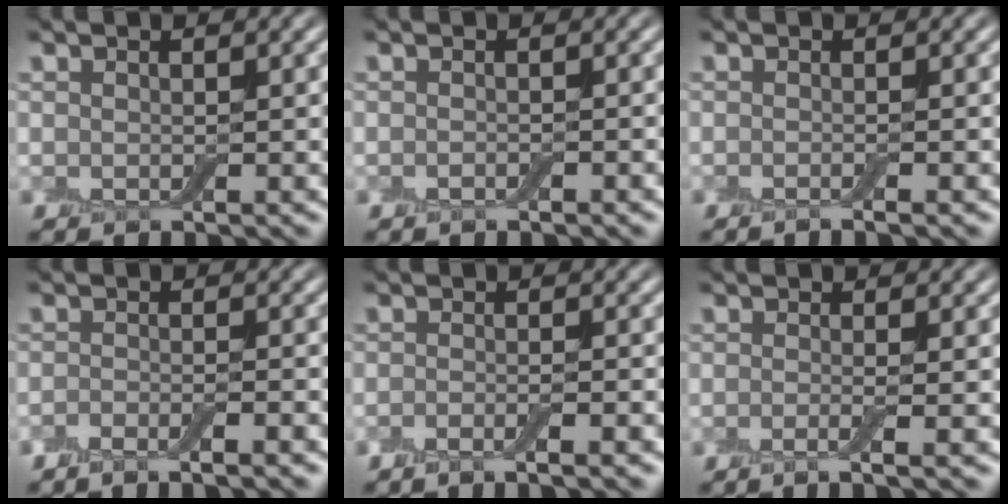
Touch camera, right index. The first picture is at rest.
{"total": 0.6, "force": [-0.4, 0.2, 0.5], "torque": [-0.009, -0.001, -0.007]}
{"total": 1.2, "force": [-0.6, 0.3, 1.1], "torque": [-0.007, -0.005, -0.014]}
{"total": 2.6, "force": [-1.8, 0.4, 1.8], "torque": [-0.034, 0.001, -0.035]}
{"total": 2.5, "force": [-1.4, 0.5, 2.0], "torque": [-0.026, 0.002, -0.029]}
{"total": 2.1, "force": [-0.5, 0.7, 1.9], "torque": [-0.022, -0.006, -0.016]}